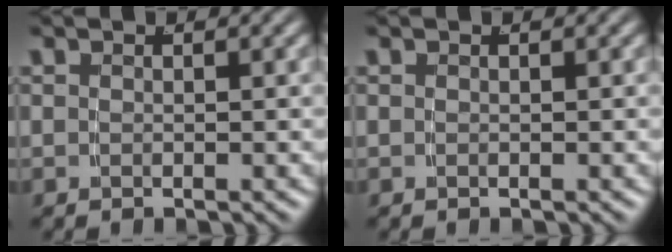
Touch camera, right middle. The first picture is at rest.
{"total": 0.0}